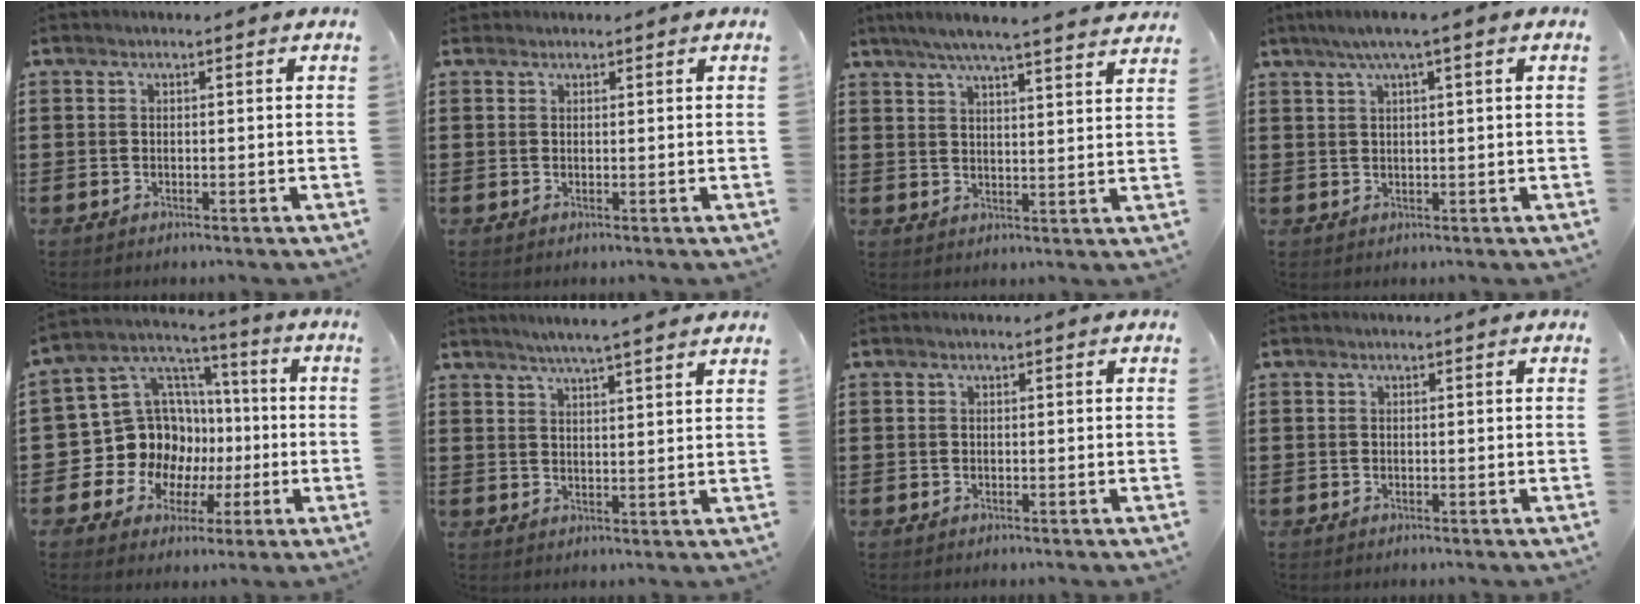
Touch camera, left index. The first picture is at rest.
{"total": 0.6, "force": [0.5, 0.4, 0.1], "torque": [-0.004, 0.003, 0.010]}
{"total": 5.4, "force": [4.8, -0.4, 2.4], "torque": [-0.062, -0.022, 0.083]}
{"total": 3.0, "force": [1.2, 0.0, 2.8], "torque": [-0.054, 0.000, 0.019]}
{"total": 13.0, "force": [-1.6, 12.2, 4.1], "torque": [-0.137, -0.011, -0.016]}
{"total": 3.9, "force": [3.6, -0.6, 1.3], "torque": [-0.038, -0.012, 0.062]}
{"total": 0.0}
{"total": 0.0}